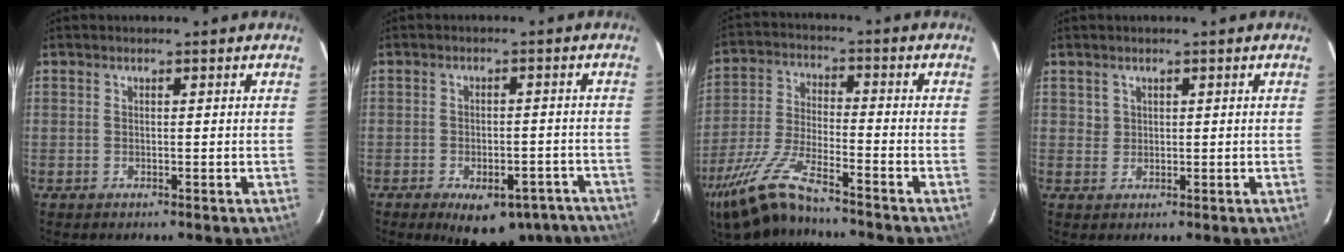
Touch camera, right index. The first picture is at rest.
{"total": 15.2, "force": [-11.2, 7.1, 7.5], "torque": [-0.120, 0.009, -0.127]}
{"total": 13.6, "force": [-10.6, 2.5, 8.1], "torque": [-0.178, -0.019, -0.207]}
{"total": 1.5, "force": [0.7, 1.3, 0.0], "torque": [0.008, 0.007, 0.013]}